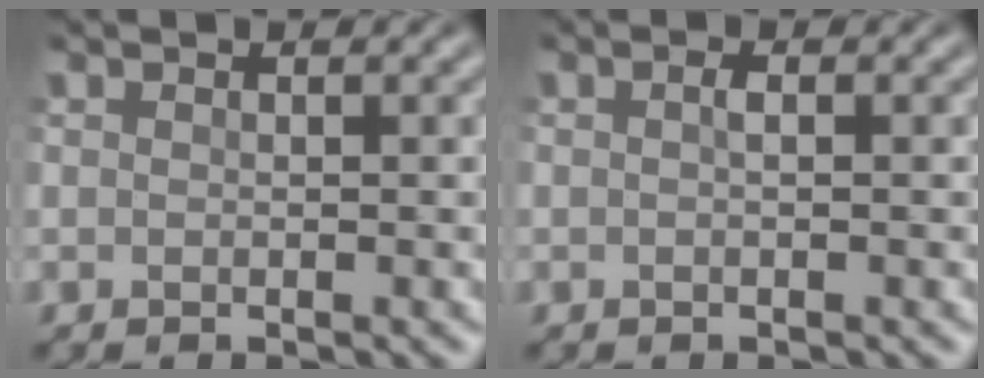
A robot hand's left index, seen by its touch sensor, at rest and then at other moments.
{"total": 0.6, "force": [-0.3, 0.2, 0.6], "torque": [-0.014, 0.002, -0.003]}